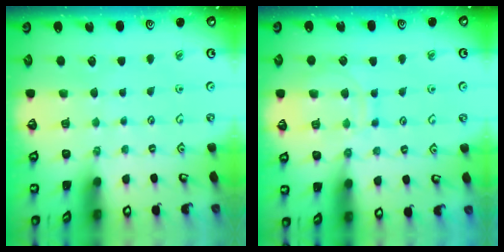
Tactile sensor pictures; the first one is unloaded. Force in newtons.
{"total": 10.7, "press": 10.7, "slide": 1.0}